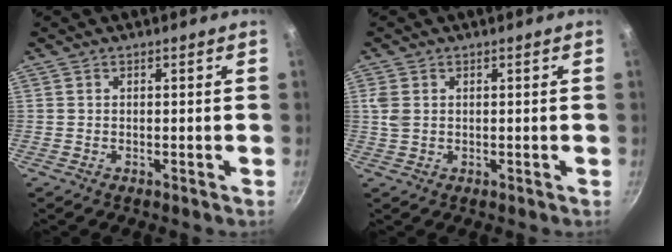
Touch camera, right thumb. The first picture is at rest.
{"total": 2.8, "force": [0.6, 2.0, 1.9], "torque": [-0.038, 0.002, 0.014]}